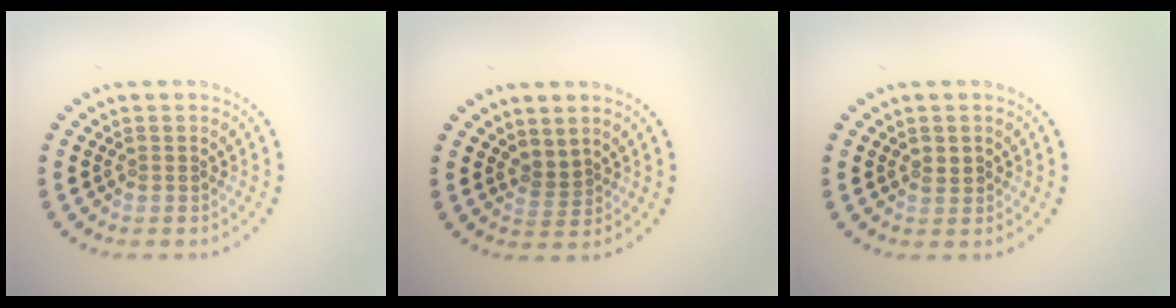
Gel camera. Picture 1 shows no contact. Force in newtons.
{"total": 1.4, "press": 0.9, "slide": 1.1}
{"total": 1.0, "press": 1.0, "slide": 0.3}